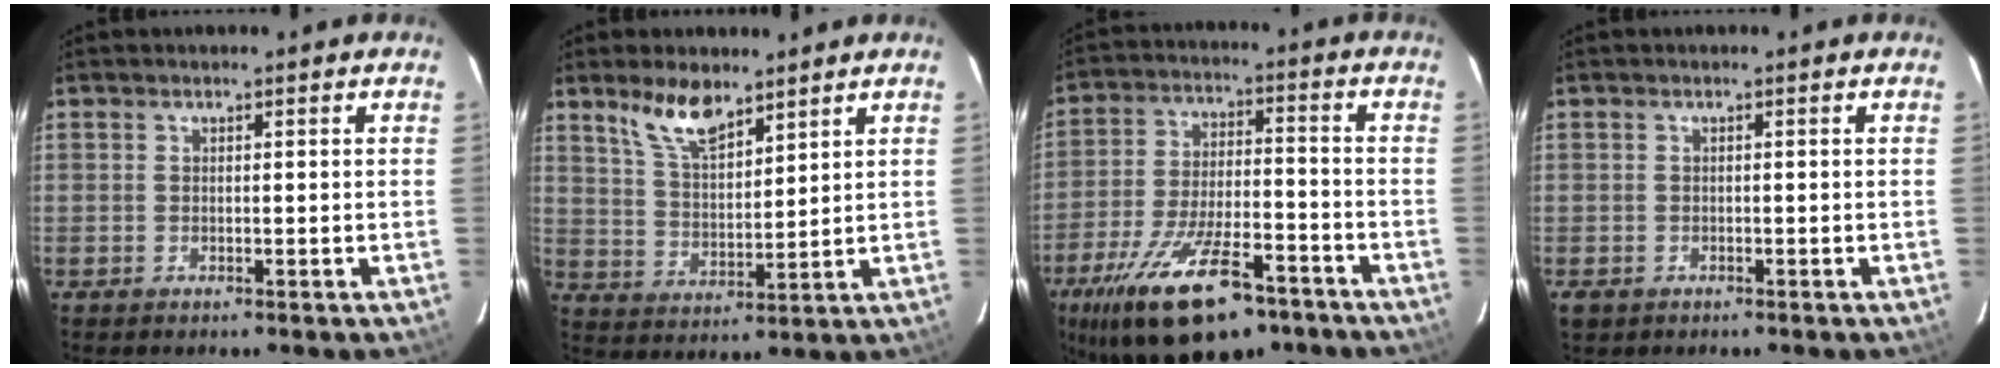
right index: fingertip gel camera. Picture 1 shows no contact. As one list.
[{"total": 8.7, "force": [6.4, 3.1, 5.0], "torque": [-0.092, 0.006, 0.130]}, {"total": 21.3, "force": [-13.7, 8.3, 14.0], "torque": [-0.272, -0.029, -0.219]}, {"total": 2.0, "force": [-0.8, 1.7, 0.6], "torque": [-0.013, -0.001, -0.012]}]